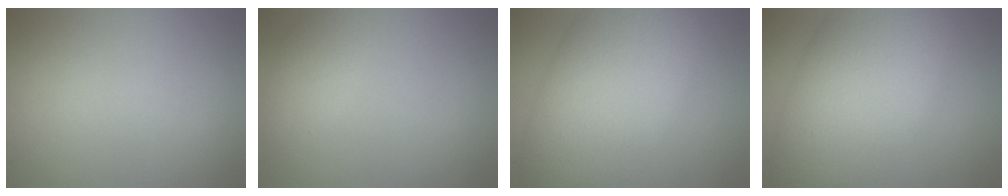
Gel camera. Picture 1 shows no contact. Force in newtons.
{"total": 1.8, "press": 1.8, "slide": 0.1}
{"total": 10.5, "press": 10.5, "slide": 0.5}
{"total": 10.4, "press": 10.4, "slide": 0.2}